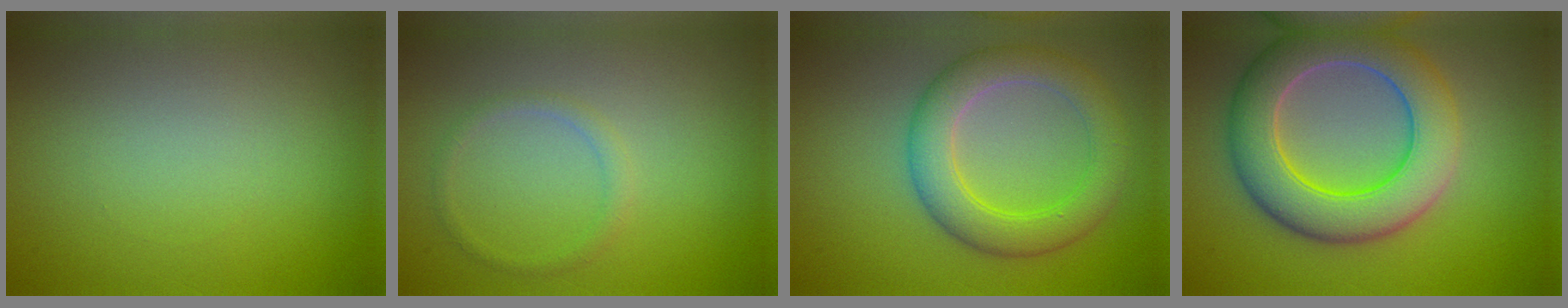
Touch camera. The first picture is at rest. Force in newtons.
{"total": 1.2, "press": 1.2, "slide": 0.0}
{"total": 5.5, "press": 5.5, "slide": 0.1}
{"total": 8.8, "press": 8.7, "slide": 0.7}